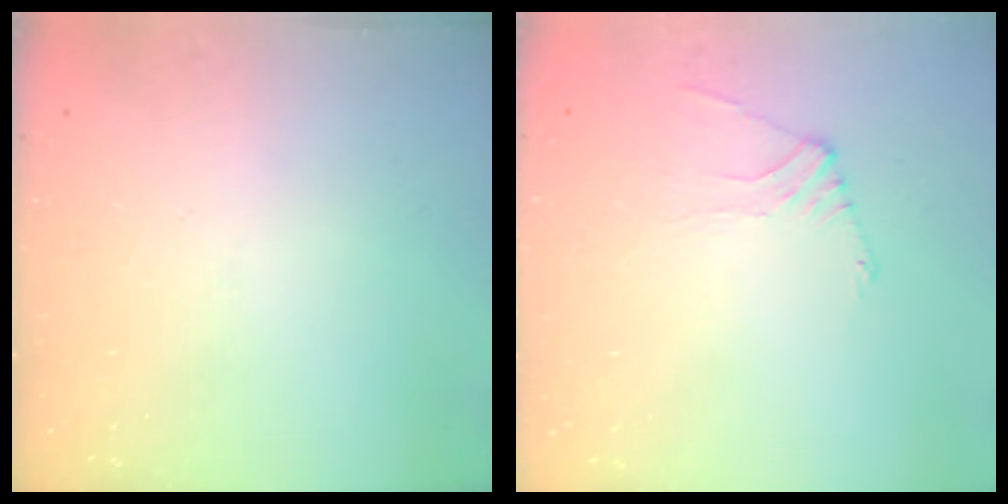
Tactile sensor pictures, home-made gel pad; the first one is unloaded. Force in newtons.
{"total": 0.7, "press": 0.6, "slide": 0.3}